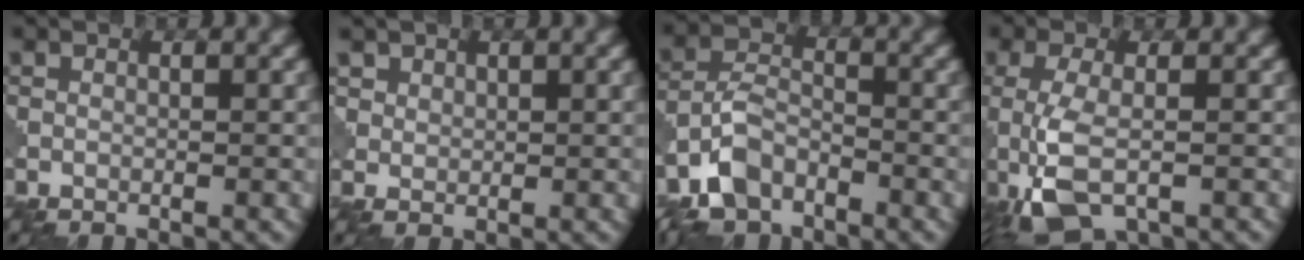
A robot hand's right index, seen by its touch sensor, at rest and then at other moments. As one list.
[{"total": 2.5, "force": [1.5, 1.9, 0.7], "torque": [-0.023, -0.011, 0.043]}, {"total": 5.8, "force": [-4.1, 2.9, 2.9], "torque": [-0.055, 0.001, -0.088]}, {"total": 5.9, "force": [-1.9, 2.3, 5.1], "torque": [-0.119, -0.007, -0.039]}]